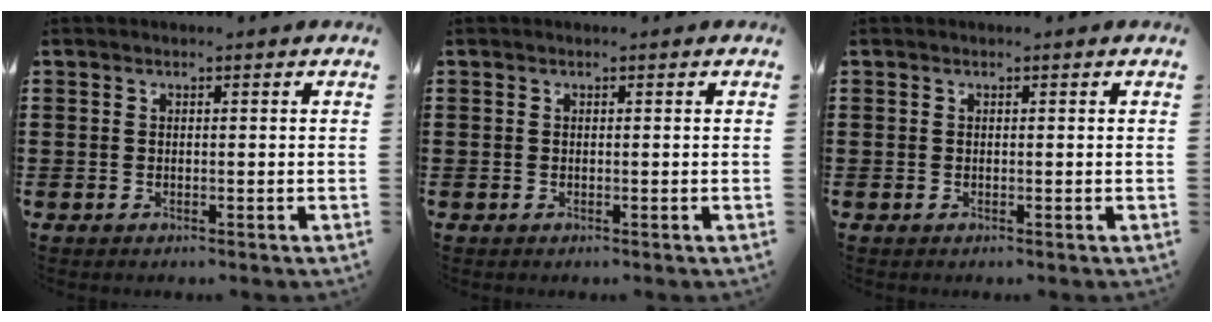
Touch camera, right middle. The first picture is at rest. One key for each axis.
{"total": 0.0}
{"total": 0.0}